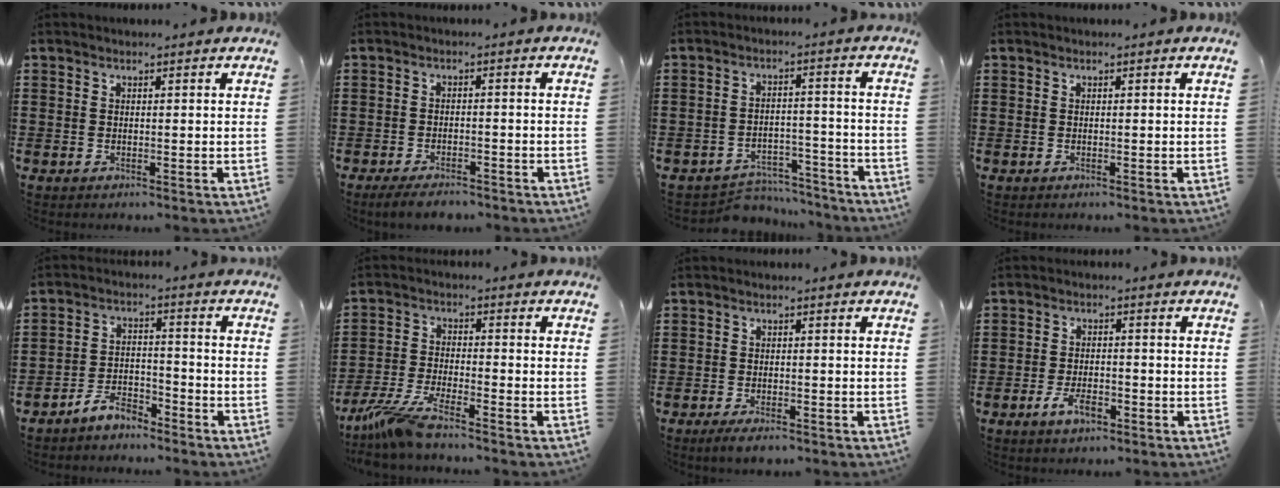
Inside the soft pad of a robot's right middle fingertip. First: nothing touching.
{"total": 3.3, "force": [-3.0, 0.7, 1.1], "torque": [-0.027, 0.001, -0.061]}
{"total": 5.3, "force": [-5.2, 1.0, 0.2], "torque": [-0.004, 0.013, -0.106]}
{"total": 0.0}
{"total": 5.3, "force": [-5.1, 1.3, 0.8], "torque": [-0.022, 0.008, -0.103]}
{"total": 6.3, "force": [-5.4, 0.2, 3.2], "torque": [-0.092, -0.021, -0.112]}
{"total": 2.1, "force": [-1.9, 0.6, 0.7], "torque": [-0.023, 0.001, -0.040]}
{"total": 4.0, "force": [-2.4, 1.9, 2.5], "torque": [-0.052, 0.003, -0.046]}